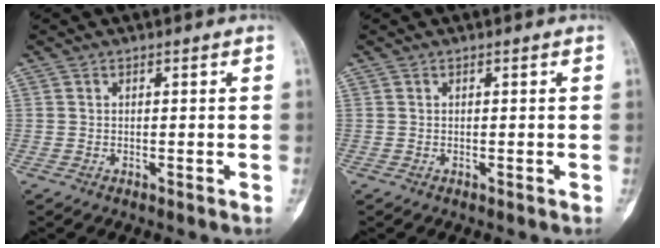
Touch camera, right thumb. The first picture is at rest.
{"total": 0.0}